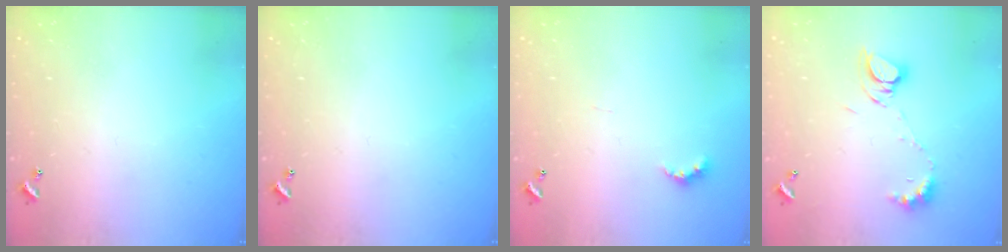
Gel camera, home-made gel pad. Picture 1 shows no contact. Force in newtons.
{"total": 0.0}
{"total": 4.3, "press": 4.3, "slide": 0.7}
{"total": 8.3, "press": 8.2, "slide": 1.0}